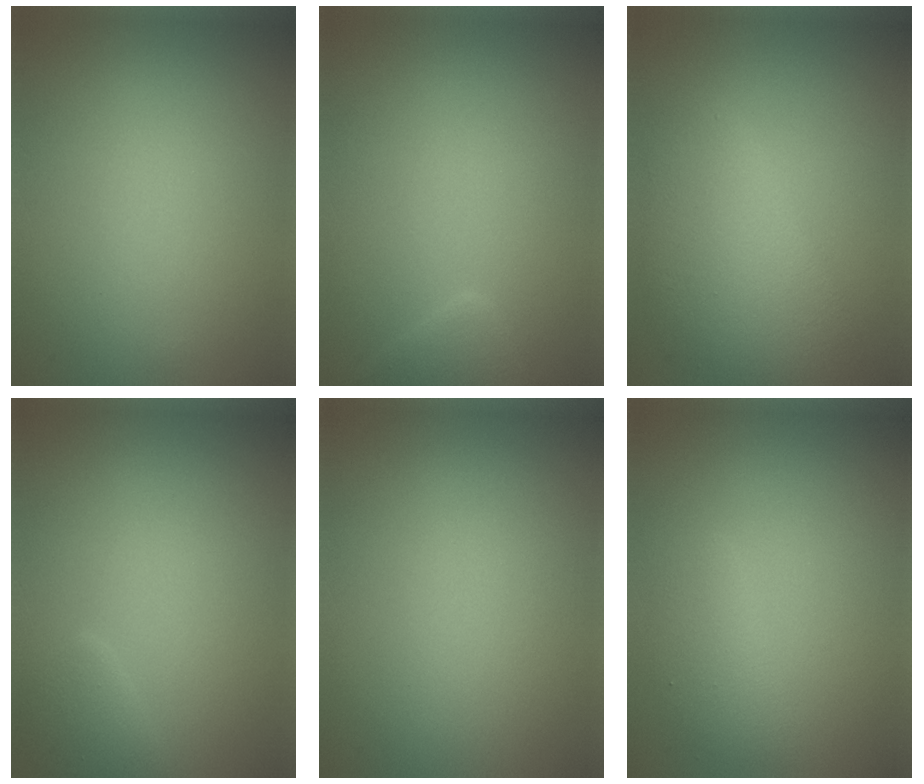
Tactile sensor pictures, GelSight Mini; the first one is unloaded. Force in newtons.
{"total": 2.4, "press": 2.3, "slide": 0.1}
{"total": 4.9, "press": 4.9, "slide": 0.1}
{"total": 1.6, "press": 1.6, "slide": 0.1}
{"total": 0.0}
{"total": 2.0, "press": 2.0, "slide": 0.1}